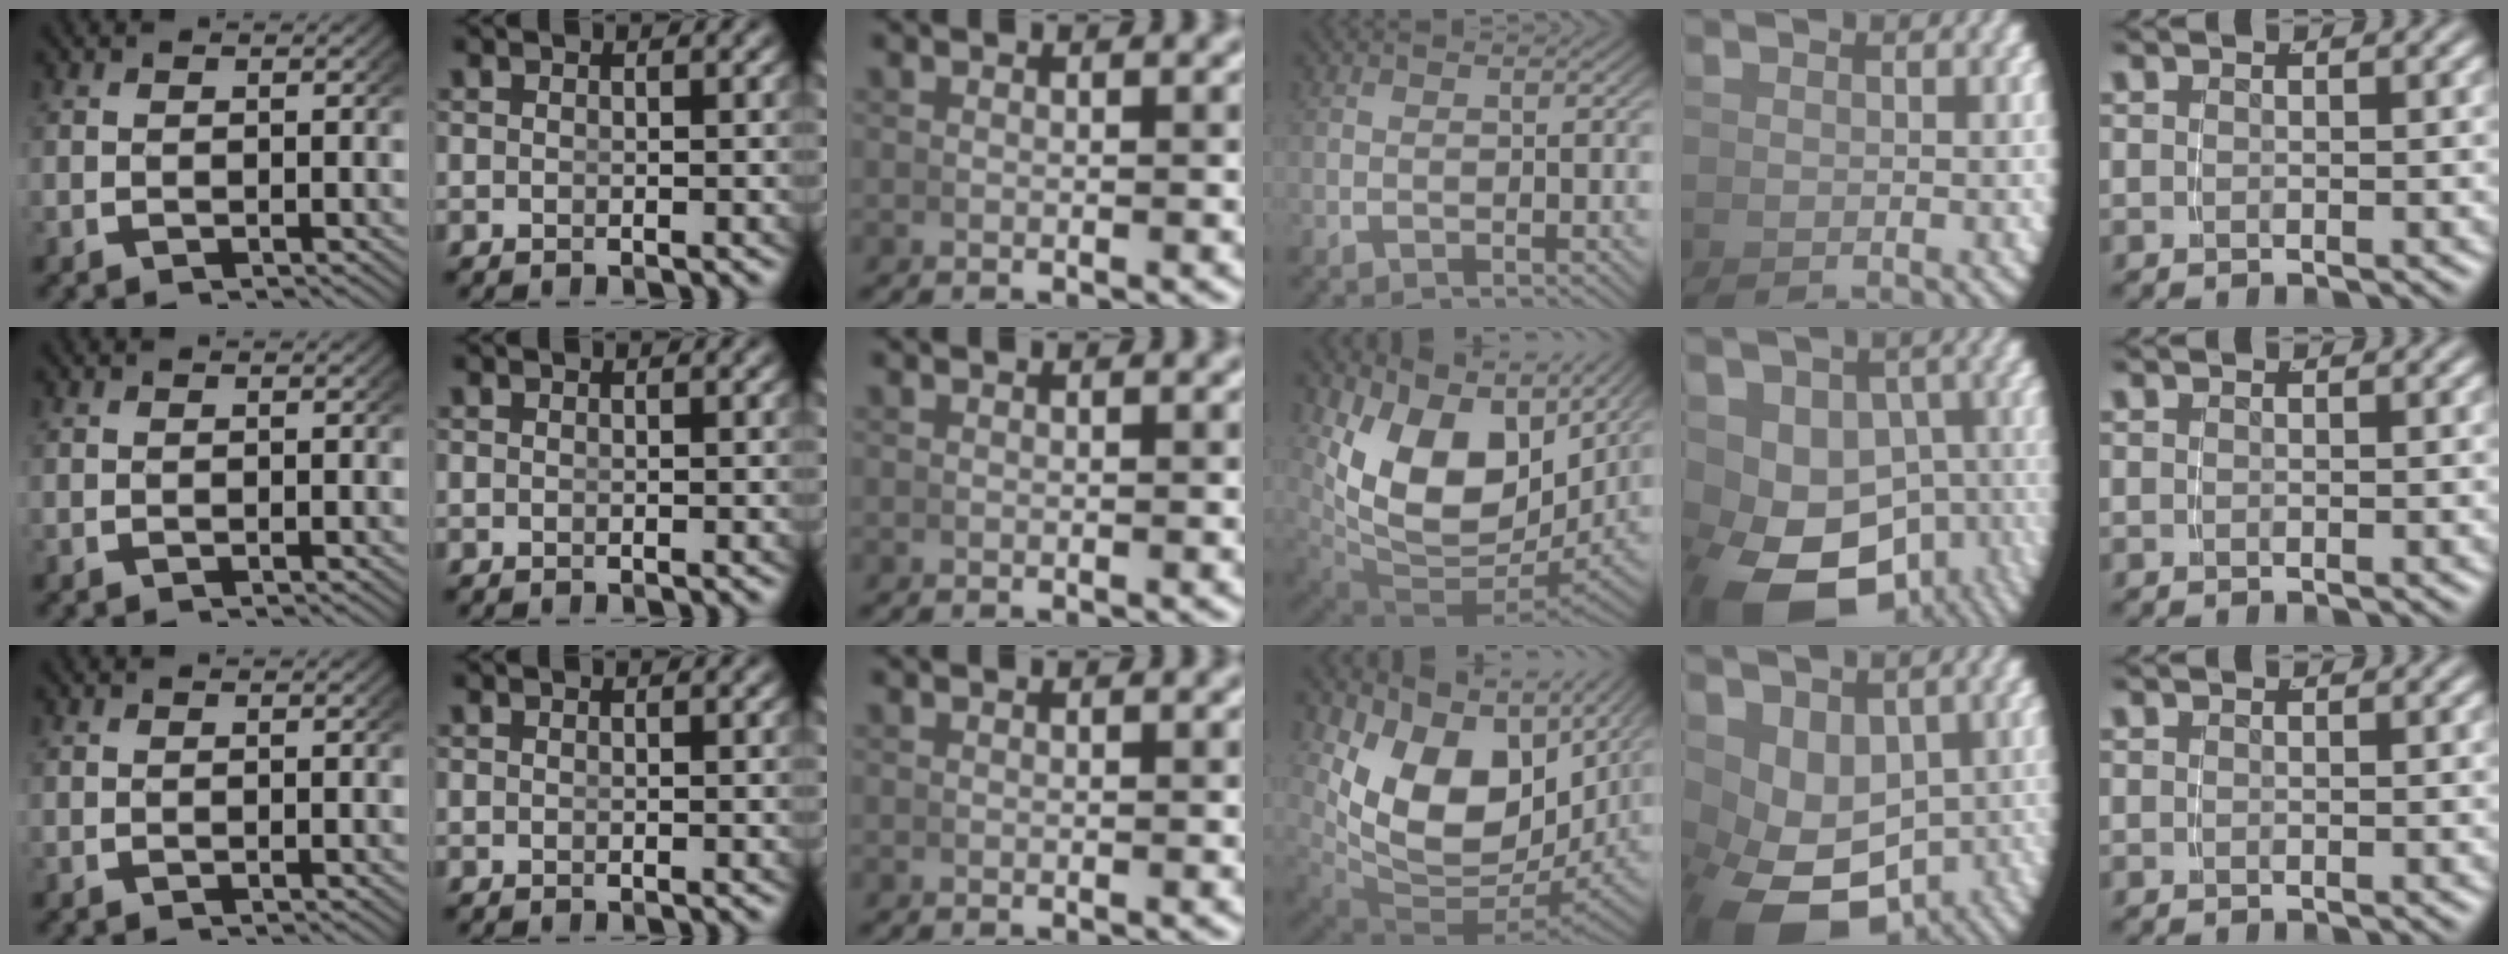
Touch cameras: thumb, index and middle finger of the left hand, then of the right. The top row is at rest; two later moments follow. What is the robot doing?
{"motion": "grasp_and_lifting", "object": "coin"}